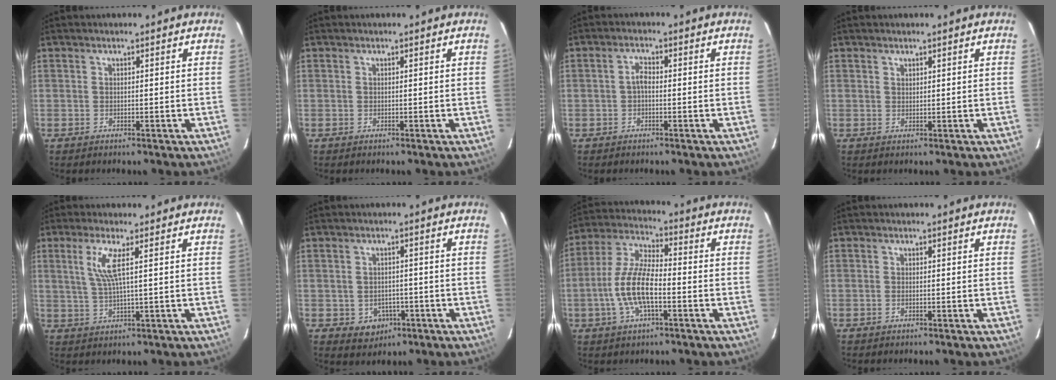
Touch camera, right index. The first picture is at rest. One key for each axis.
{"total": 0.0}
{"total": 1.7, "fx": -0.5, "fy": 0.9, "fz": 1.4, "tx": -0.028, "ty": 0.008, "tz": -0.012}
{"total": 0.6, "fx": 0.6, "fy": 0.3, "fz": 0.1, "tx": -0.001, "ty": 0.001, "tz": 0.011}
{"total": 5.0, "fx": 1.7, "fy": -0.2, "fz": 4.7, "tx": -0.093, "ty": -0.004, "tz": 0.038}
{"total": 4.8, "fx": -1.7, "fy": 4.2, "fz": 1.5, "tx": -0.040, "ty": 0.007, "tz": -0.007}
{"total": 11.6, "fx": -3.3, "fy": 4.1, "fz": 10.3, "tx": -0.219, "ty": 0.001, "tz": -0.064}
{"total": 0.6, "fx": -0.2, "fy": 0.2, "fz": 0.5, "tx": -0.012, "ty": 0.000, "tz": -0.005}